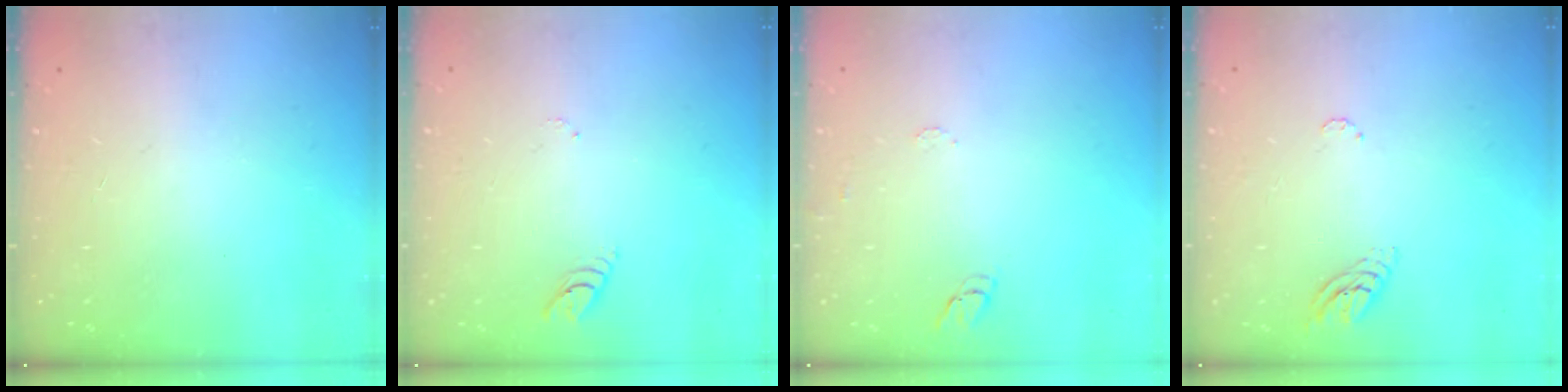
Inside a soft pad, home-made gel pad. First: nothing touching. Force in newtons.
{"total": 3.5, "press": 3.5, "slide": 0.3}
{"total": 5.8, "press": 5.8, "slide": 0.3}
{"total": 5.1, "press": 5.1, "slide": 0.4}